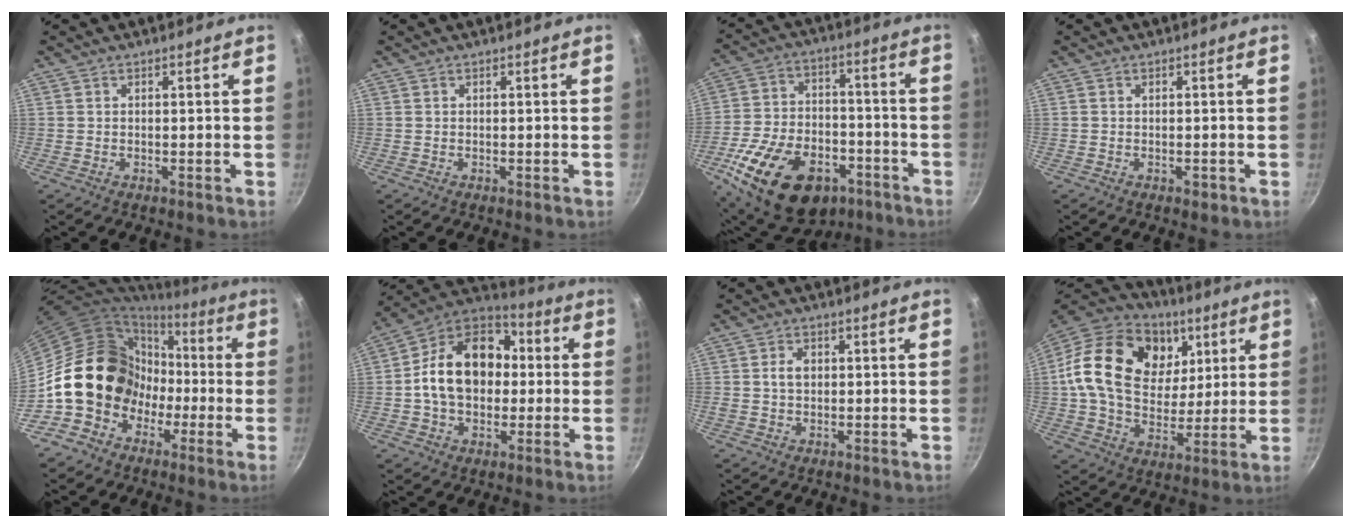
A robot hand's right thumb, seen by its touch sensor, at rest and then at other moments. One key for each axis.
{"total": 0.0}
{"total": 24.7, "fx": -11.9, "fy": 15.0, "fz": 15.6, "tx": -0.250, "ty": 0.040, "tz": -0.186}
{"total": 1.2, "fx": -0.5, "fy": 0.8, "fz": 0.7, "tx": -0.008, "ty": 0.002, "tz": -0.007}
{"total": 16.9, "fx": -2.2, "fy": 14.1, "fz": 9.0, "tx": -0.093, "ty": 0.062, "tz": -0.034}
{"total": 19.2, "fx": 0.5, "fy": 14.1, "fz": 13.0, "tx": -0.190, "ty": 0.042, "tz": -0.007}
{"total": 3.0, "fx": 0.4, "fy": 2.1, "fz": 2.0, "tx": -0.029, "ty": 0.004, "tz": 0.005}
{"total": 26.9, "fx": 7.7, "fy": 19.2, "fz": 17.2, "tx": -0.292, "ty": -0.004, "tz": 0.124}